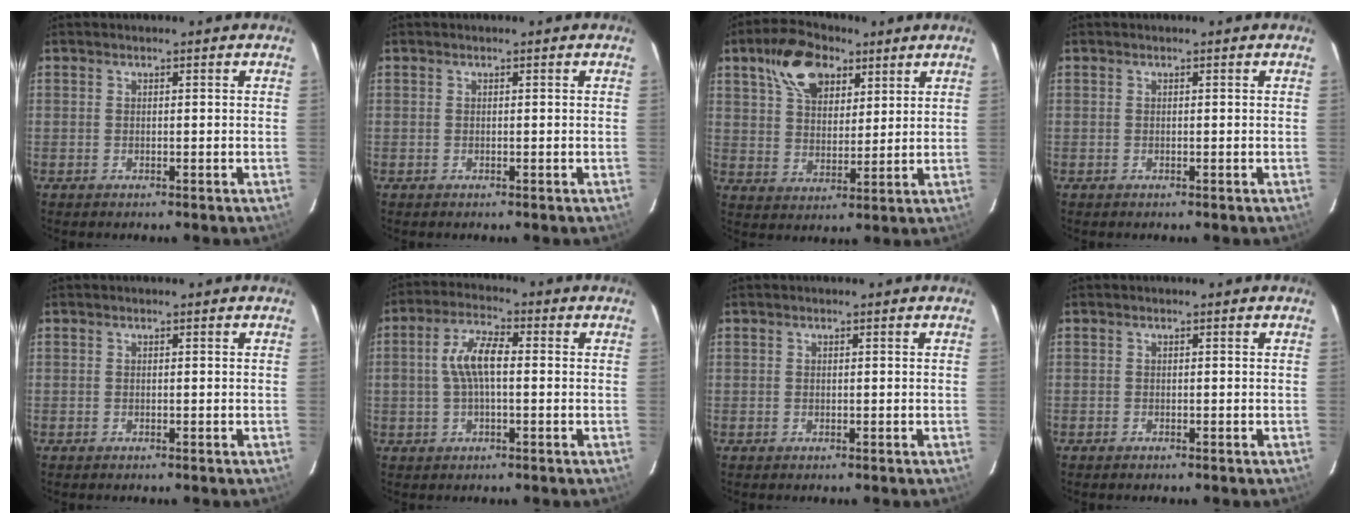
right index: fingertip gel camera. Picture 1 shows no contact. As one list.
[{"total": 0.0}, {"total": 12.2, "force": [6.9, 7.1, 7.2], "torque": [-0.134, 0.028, 0.123]}, {"total": 0.0}, {"total": 0.0}, {"total": 6.9, "force": [0.1, 2.8, 6.3], "torque": [-0.126, 0.016, 0.001]}, {"total": 0.0}, {"total": 0.0}]